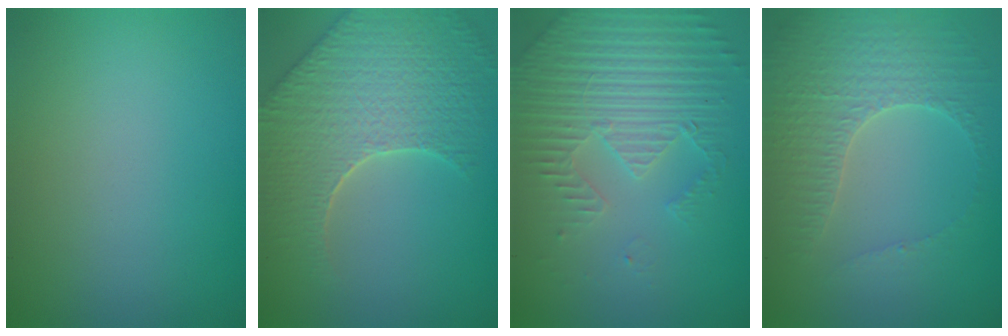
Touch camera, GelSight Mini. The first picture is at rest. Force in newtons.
{"total": 8.0, "press": 5.9, "slide": 5.4}
{"total": 5.0, "press": 3.7, "slide": 3.4}
{"total": 3.3, "press": 3.2, "slide": 0.9}